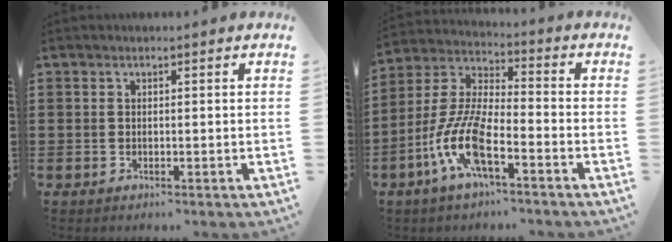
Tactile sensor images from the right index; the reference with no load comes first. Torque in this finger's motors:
{"motor_torque": [2.14, 0.00, 1.05, 0.21]}